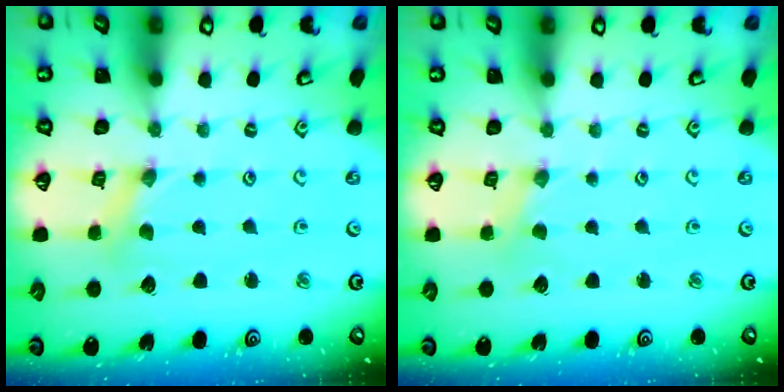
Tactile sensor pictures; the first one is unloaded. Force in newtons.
{"total": 0.0}